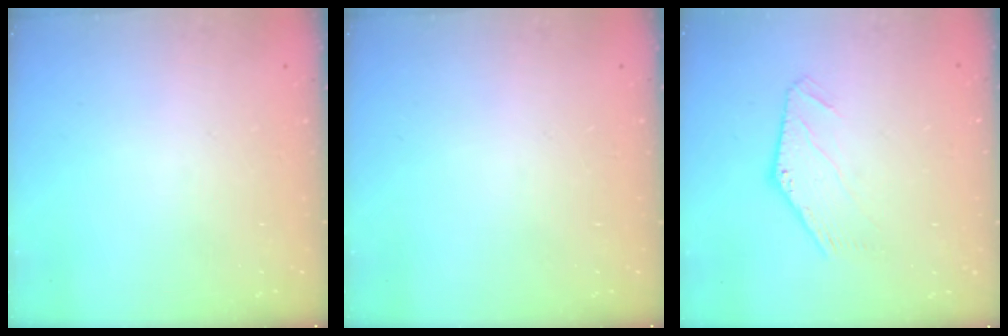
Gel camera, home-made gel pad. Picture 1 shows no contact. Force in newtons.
{"total": 0.0}
{"total": 1.1, "press": 1.1, "slide": 0.0}